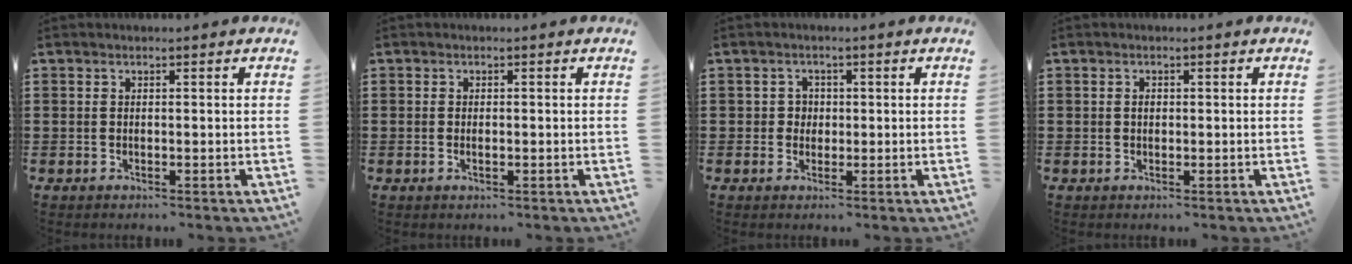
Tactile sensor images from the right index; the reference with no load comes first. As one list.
[{"total": 0.9, "force": [-0.1, 0.4, 0.8], "torque": [-0.015, 0.000, -0.002]}, {"total": 2.0, "force": [0.0, 1.9, 0.7], "torque": [-0.021, 0.007, -0.001]}, {"total": 0.6, "force": [0.1, 0.4, 0.4], "torque": [-0.010, -0.001, 0.004]}]